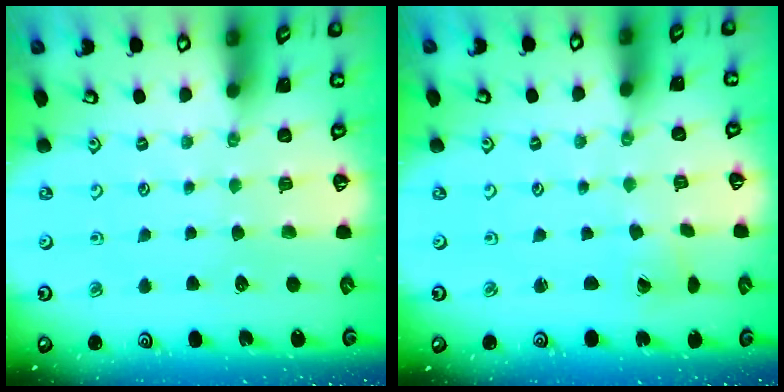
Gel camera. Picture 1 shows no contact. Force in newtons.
{"total": 0.7, "press": 0.7, "slide": 0.0}